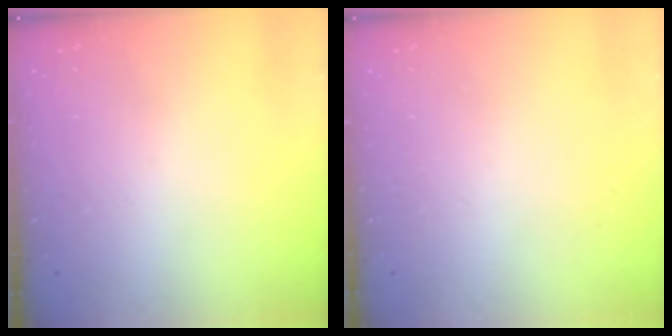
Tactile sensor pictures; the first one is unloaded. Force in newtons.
{"total": 0.0}